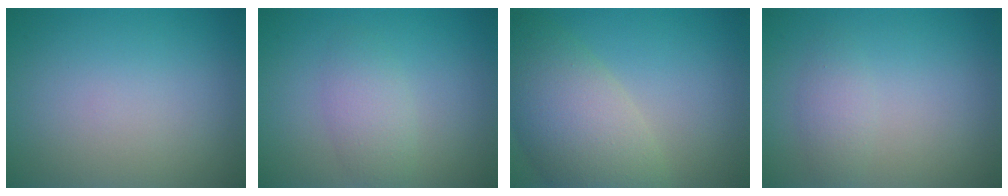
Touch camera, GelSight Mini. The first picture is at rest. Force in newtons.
{"total": 2.3, "press": 2.3, "slide": 0.1}
{"total": 7.8, "press": 7.8, "slide": 0.5}
{"total": 1.6, "press": 1.6, "slide": 0.0}